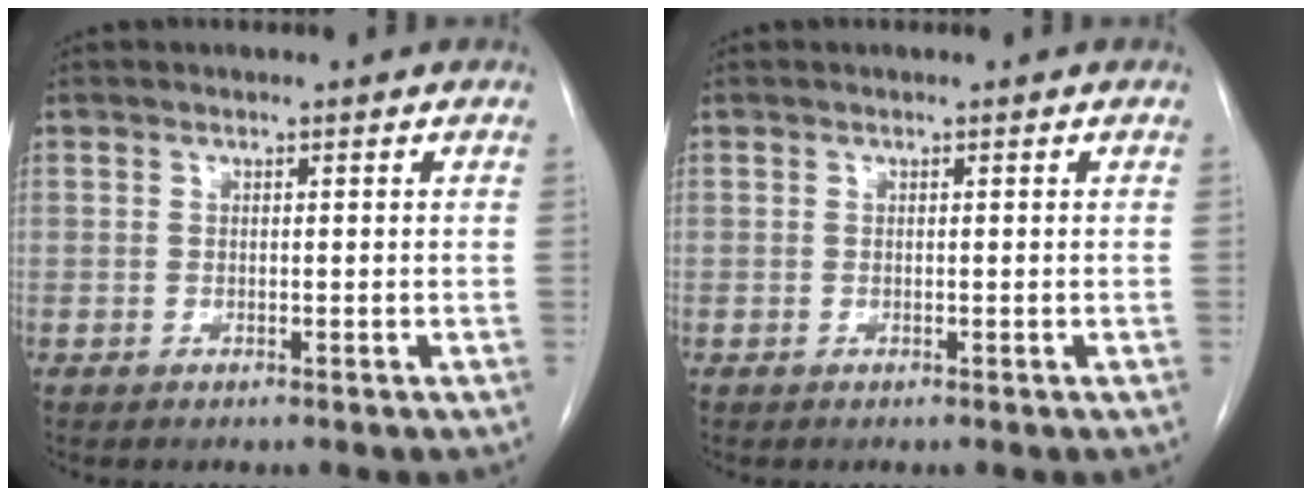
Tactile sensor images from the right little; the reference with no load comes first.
{"total": 0.0}